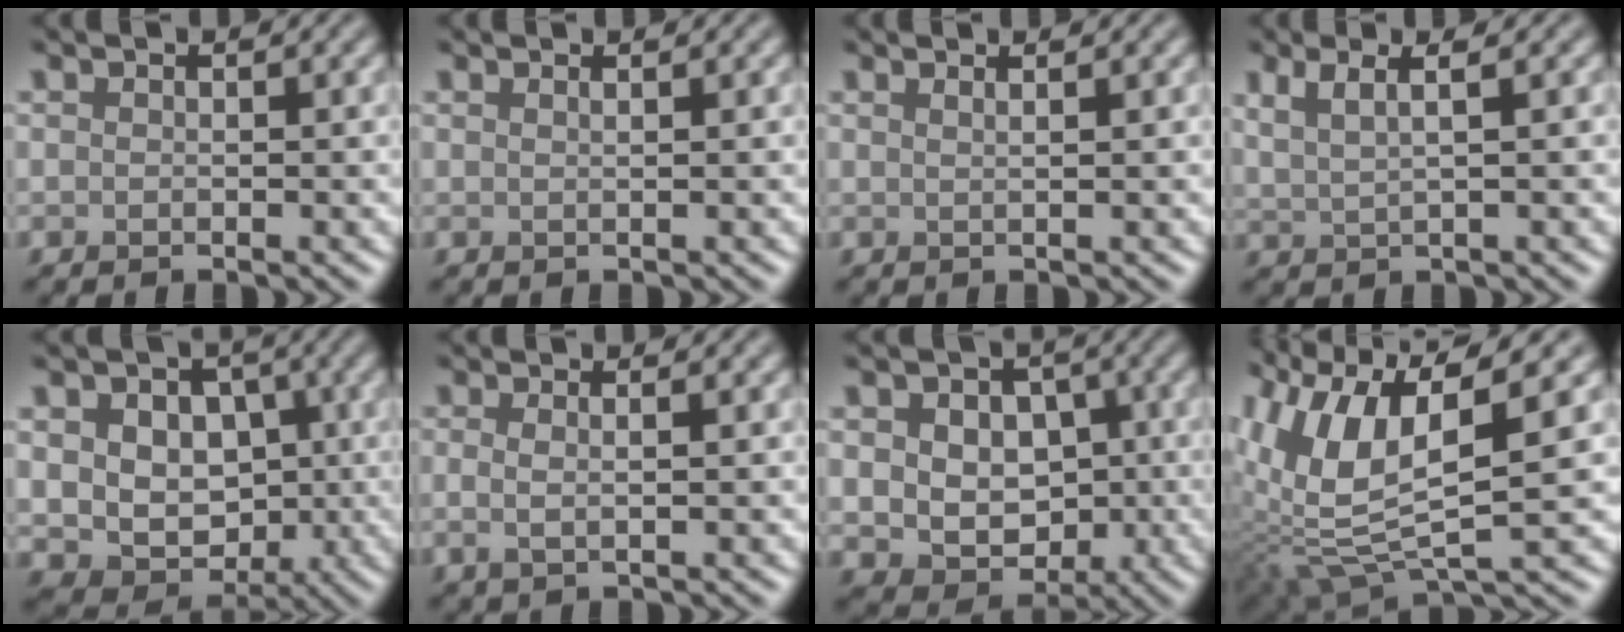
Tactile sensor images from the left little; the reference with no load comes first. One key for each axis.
{"total": 1.2, "fx": 0.7, "fy": 0.5, "fz": 0.8, "tx": -0.002, "ty": 0.002, "tz": -0.001}
{"total": 2.1, "fx": 1.2, "fy": 0.9, "fz": 1.4, "tx": 0.001, "ty": 0.002, "tz": -0.010}
{"total": 3.0, "fx": 1.6, "fy": 0.9, "fz": 2.4, "tx": -0.034, "ty": 0.003, "tz": 0.022}
{"total": 9.3, "fx": 1.0, "fy": 7.5, "fz": 5.4, "tx": -0.065, "ty": 0.023, "tz": 0.002}
{"total": 1.8, "fx": 0.2, "fy": 0.6, "fz": 1.7, "tx": -0.032, "ty": 0.001, "tz": 0.001}
{"total": 8.5, "fx": 0.5, "fy": 6.8, "fz": 5.0, "tx": -0.059, "ty": 0.017, "tz": -0.001}
{"total": 11.1, "fx": 2.5, "fy": 4.7, "fz": 9.8, "tx": -0.220, "ty": -0.017, "tz": 0.052}